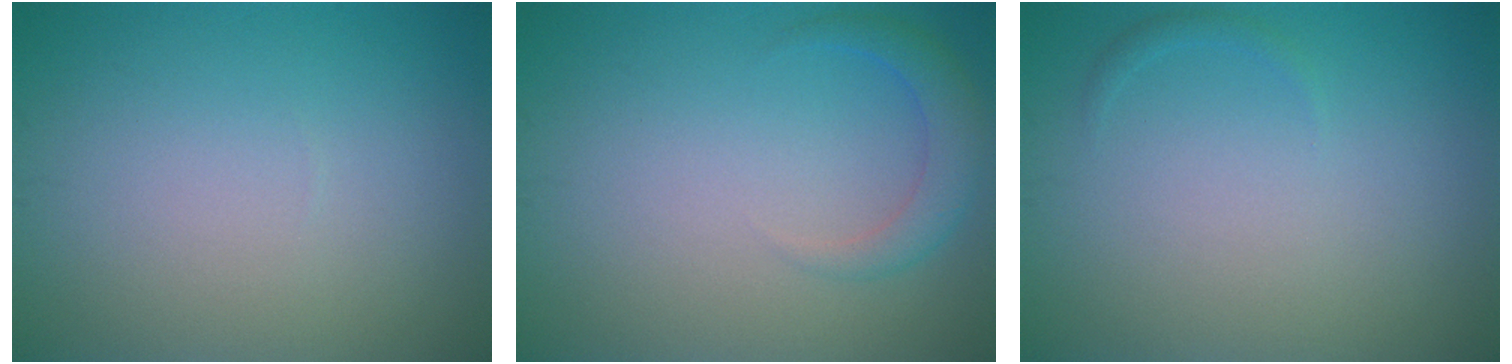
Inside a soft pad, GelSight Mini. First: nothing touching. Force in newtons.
{"total": 2.3, "press": 2.3, "slide": 0.2}
{"total": 0.6, "press": 0.6, "slide": 0.0}